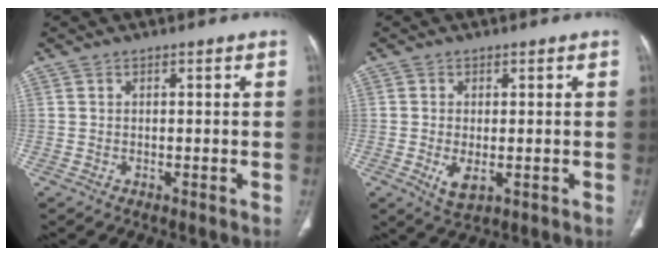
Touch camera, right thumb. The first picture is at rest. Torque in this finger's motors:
{"motor_torque": [-0.23, 0.19, 0.18, 0.32, 0.12]}